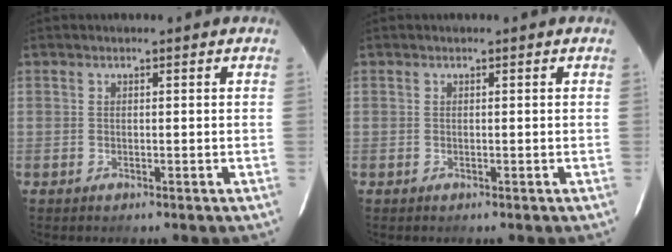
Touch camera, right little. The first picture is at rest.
{"total": 0.0}